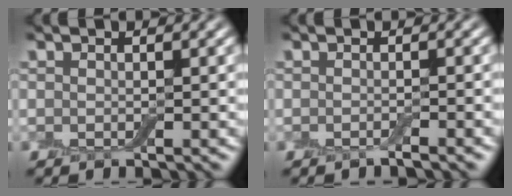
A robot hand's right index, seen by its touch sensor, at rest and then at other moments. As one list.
[{"total": 0.9, "force": [-0.6, 0.0, 0.6], "torque": [-0.008, -0.002, -0.013]}]